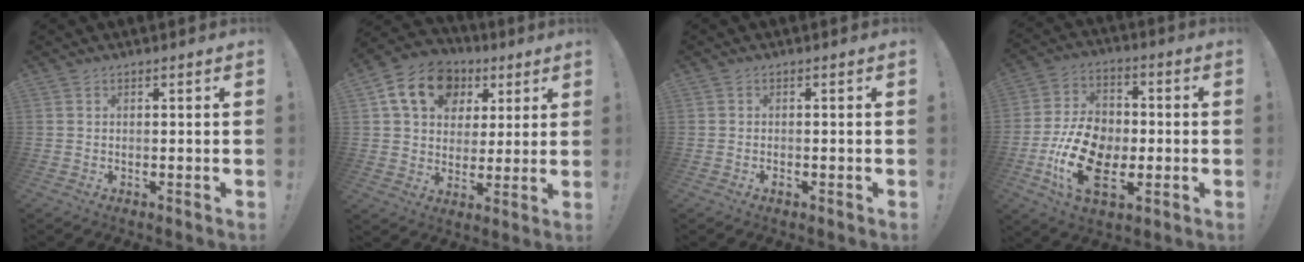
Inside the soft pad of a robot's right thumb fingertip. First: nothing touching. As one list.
[{"total": 16.1, "force": [6.7, 12.2, 8.2], "torque": [-0.120, -0.016, 0.126]}, {"total": 1.1, "force": [-1.0, 0.3, 0.1], "torque": [-0.007, 0.004, -0.016]}, {"total": 18.8, "force": [-5.5, 12.3, 13.1], "torque": [-0.253, 0.025, -0.089]}]